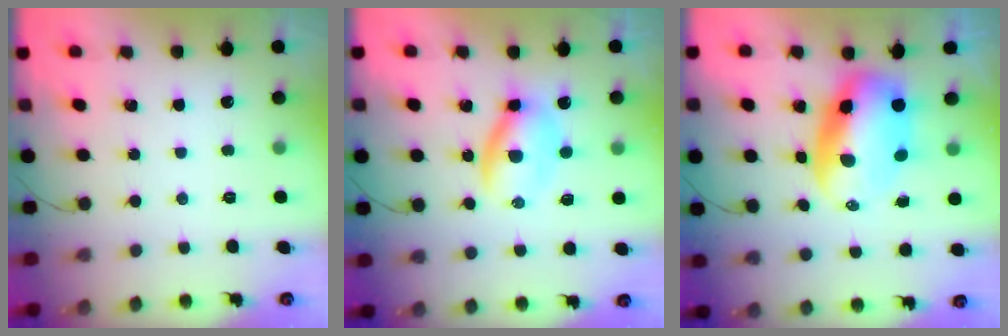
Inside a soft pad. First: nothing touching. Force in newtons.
{"total": 6.0, "press": 5.9, "slide": 1.0}
{"total": 9.8, "press": 9.5, "slide": 2.4}